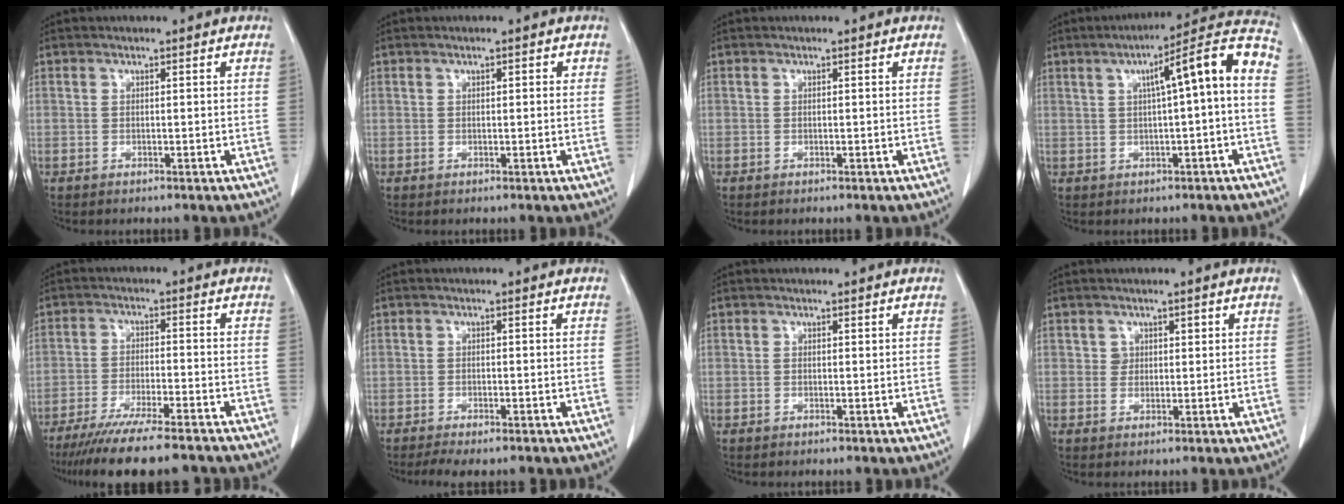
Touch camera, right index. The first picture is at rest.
{"total": 1.1, "force": [0.4, 0.5, 0.9], "torque": [-0.011, 0.002, 0.004]}
{"total": 0.0}
{"total": 10.7, "force": [1.1, 0.1, 10.6], "torque": [-0.148, 0.031, 0.012]}
{"total": 15.2, "force": [-12.9, 1.3, 7.9], "torque": [-0.128, -0.033, -0.201]}
{"total": 4.6, "force": [-3.6, 1.0, 2.6], "torque": [-0.037, -0.010, -0.053]}
{"total": 0.0}
{"total": 1.7, "force": [0.7, 1.4, 0.4], "torque": [0.001, 0.001, 0.009]}